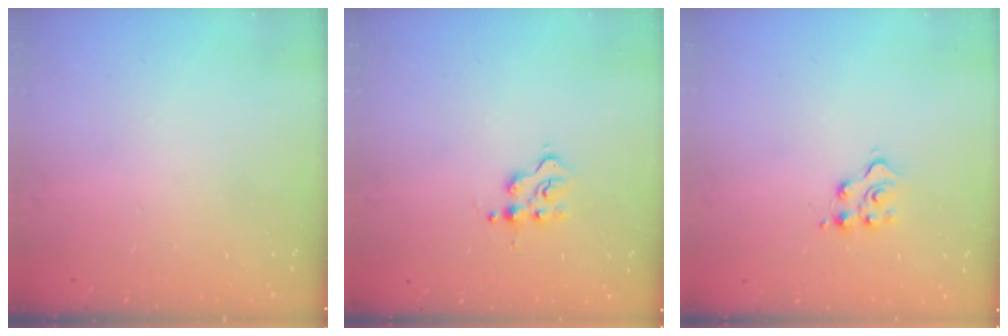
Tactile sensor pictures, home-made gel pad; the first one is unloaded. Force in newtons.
{"total": 3.5, "press": 3.5, "slide": 0.5}
{"total": 5.8, "press": 5.8, "slide": 0.2}